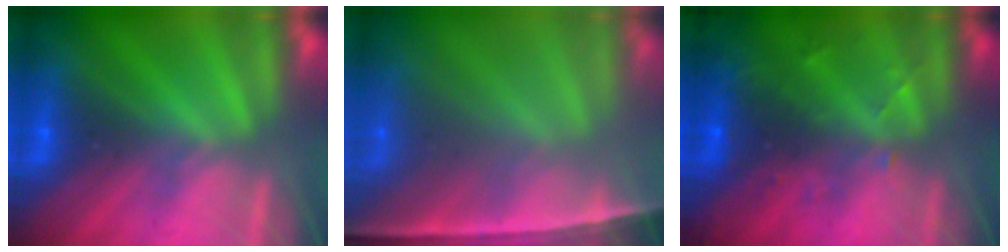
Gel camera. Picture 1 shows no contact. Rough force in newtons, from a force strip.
{"total": 5.5}
{"total": 8.6}